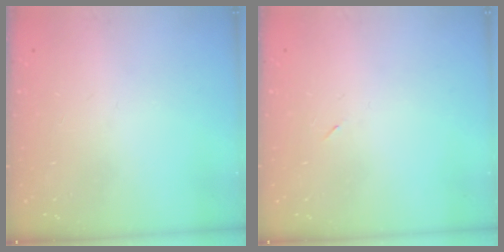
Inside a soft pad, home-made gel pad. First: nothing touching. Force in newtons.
{"total": 2.2, "press": 1.9, "slide": 1.2}